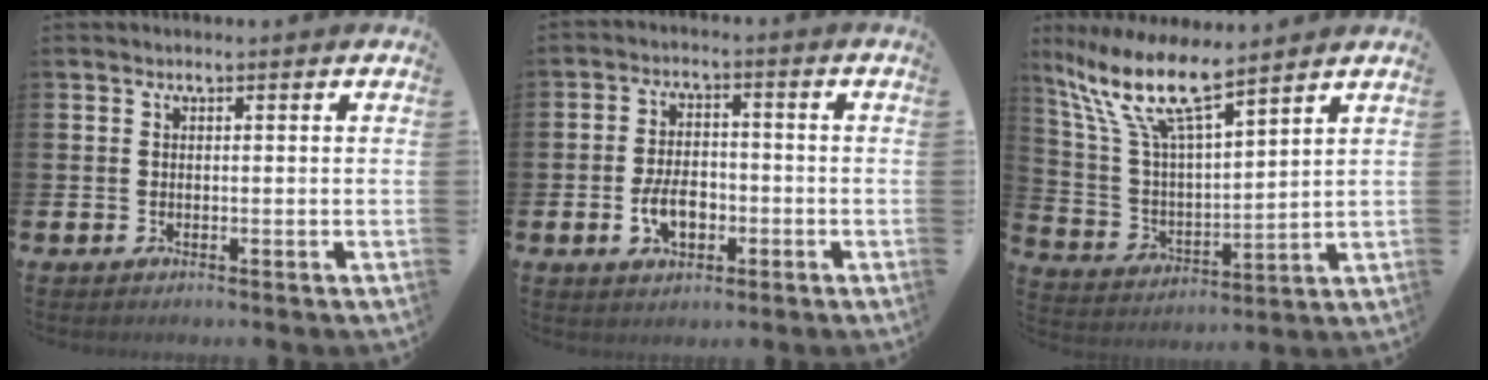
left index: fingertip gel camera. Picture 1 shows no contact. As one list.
[{"total": 5.0, "force": [-1.5, 3.1, 3.6], "torque": [-0.059, 0.003, -0.032]}, {"total": 11.3, "force": [8.9, 2.3, 6.5], "torque": [-0.162, -0.043, 0.154]}]